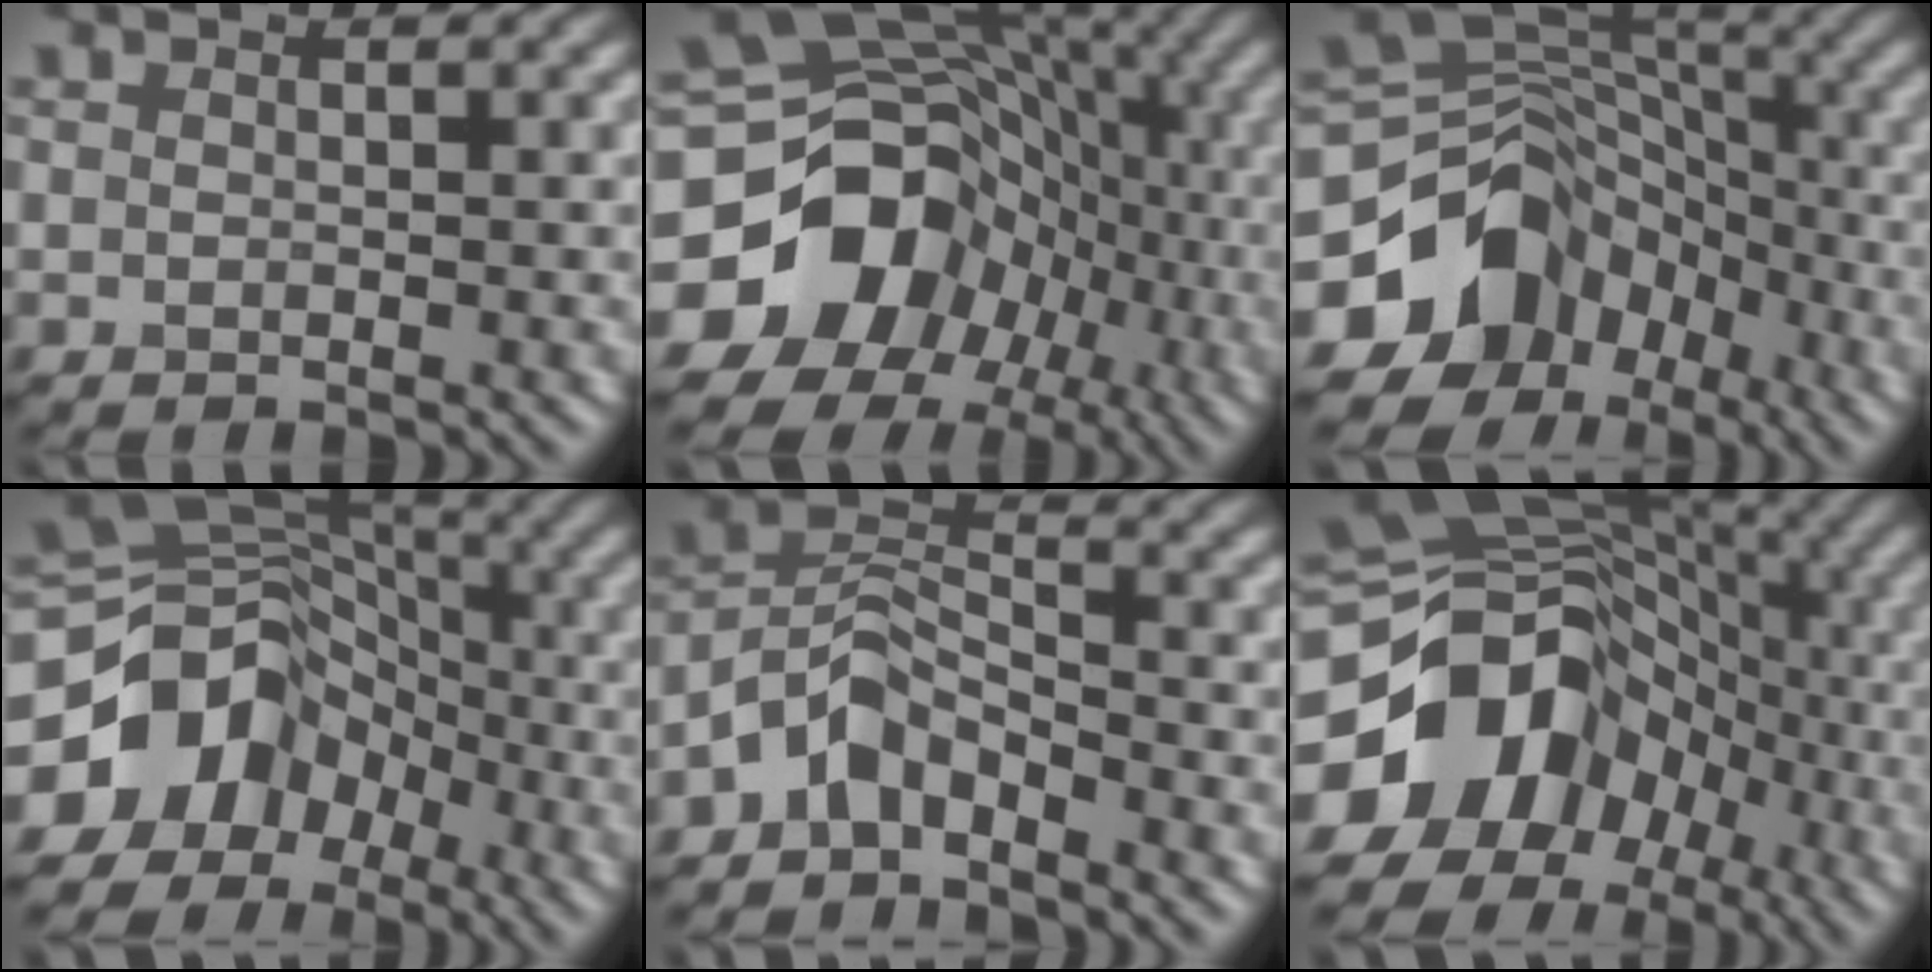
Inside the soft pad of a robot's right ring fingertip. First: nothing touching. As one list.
[{"total": 13.8, "force": [-4.3, 11.4, 6.4], "torque": [-0.126, -0.006, -0.081]}, {"total": 11.6, "force": [-5.2, 9.2, 4.9], "torque": [-0.101, -0.003, -0.093]}, {"total": 10.9, "force": [-4.7, 8.7, 4.5], "torque": [-0.086, 0.004, -0.092]}, {"total": 4.0, "force": [-3.0, 1.9, 1.9], "torque": [-0.029, 0.012, -0.069]}, {"total": 14.6, "force": [-5.0, 11.6, 7.3], "torque": [-0.127, 0.002, -0.092]}]